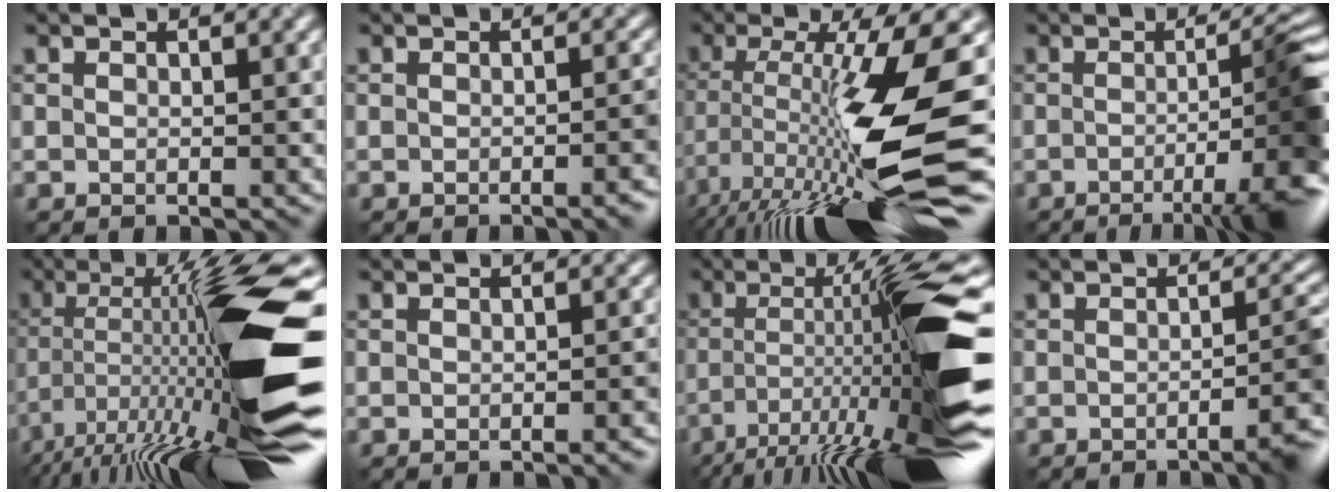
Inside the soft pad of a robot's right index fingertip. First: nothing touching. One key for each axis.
{"total": 2.8, "fx": -1.1, "fy": 0.8, "fz": 2.5, "tx": -0.018, "ty": 0.004, "tz": -0.018}
{"total": 15.2, "fx": -4.2, "fy": 3.5, "fz": 14.2, "tx": -0.254, "ty": -0.012, "tz": -0.064}
{"total": 10.0, "fx": -2.6, "fy": 2.3, "fz": 9.4, "tx": -0.107, "ty": -0.005, "tz": -0.036}
{"total": 18.0, "fx": -4.0, "fy": 3.0, "fz": 17.2, "tx": -0.288, "ty": 0.012, "tz": -0.070}
{"total": 1.5, "fx": -0.7, "fy": 0.4, "fz": 1.3, "tx": -0.011, "ty": 0.001, "tz": -0.009}
{"total": 15.6, "fx": -4.4, "fy": 2.2, "fz": 14.8, "tx": -0.233, "ty": 0.008, "tz": -0.071}
{"total": 4.8, "fx": -1.9, "fy": 1.0, "fz": 4.3, "tx": -0.041, "ty": 0.007, "tz": -0.032}